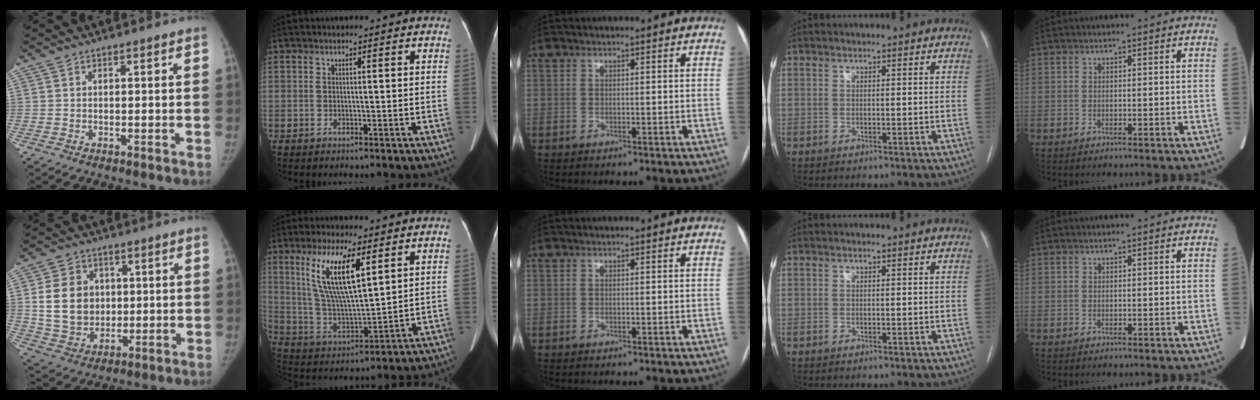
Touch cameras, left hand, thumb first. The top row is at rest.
{"thumb": {"total": 12.9, "force": [1.8, 10.8, 6.9], "torque": [-0.088, -0.004, 0.044]}, "index": {"total": 12.2, "force": [5.3, 2.5, 10.7], "torque": [-0.223, 0.001, 0.105]}}